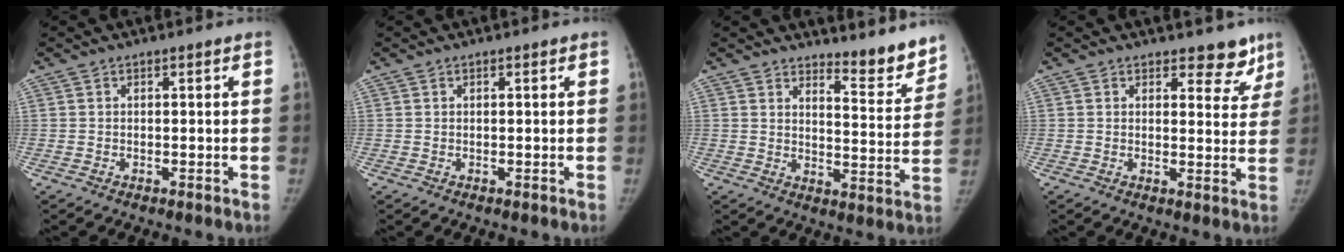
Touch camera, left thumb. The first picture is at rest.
{"total": 0.0}
{"total": 9.0, "force": [8.3, 2.1, 2.9], "torque": [-0.007, -0.084, 0.110]}
{"total": 5.6, "force": [4.5, 2.8, 1.7], "torque": [0.022, -0.031, 0.048]}